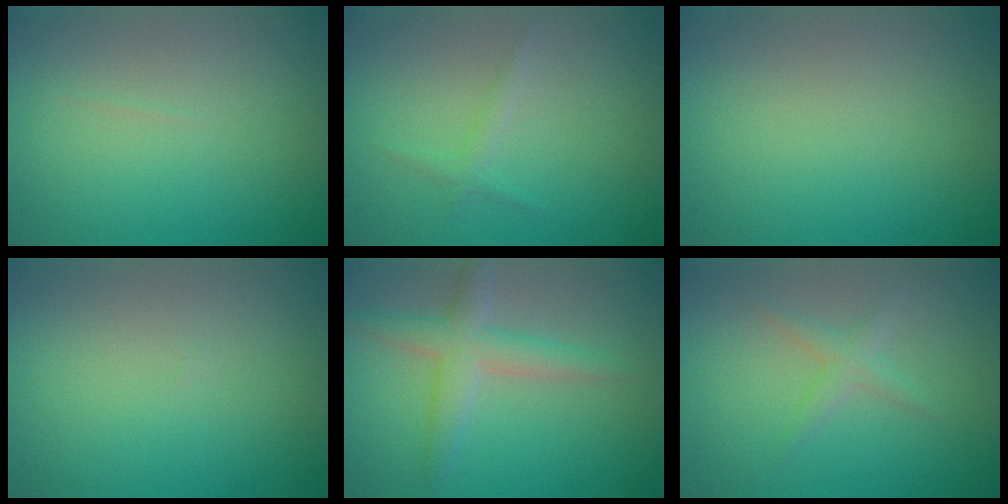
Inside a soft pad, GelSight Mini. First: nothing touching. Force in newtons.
{"total": 1.0, "press": 1.0, "slide": 0.1}
{"total": 0.0}
{"total": 0.0}
{"total": 3.6, "press": 3.6, "slide": 0.3}
{"total": 1.6, "press": 1.6, "slide": 0.1}